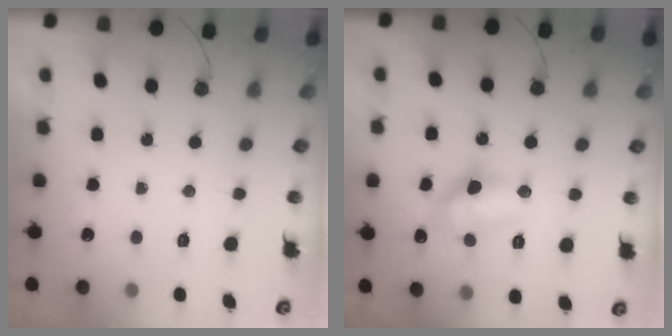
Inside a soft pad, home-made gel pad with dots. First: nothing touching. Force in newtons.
{"total": 11.8, "press": 11.7, "slide": 1.1}